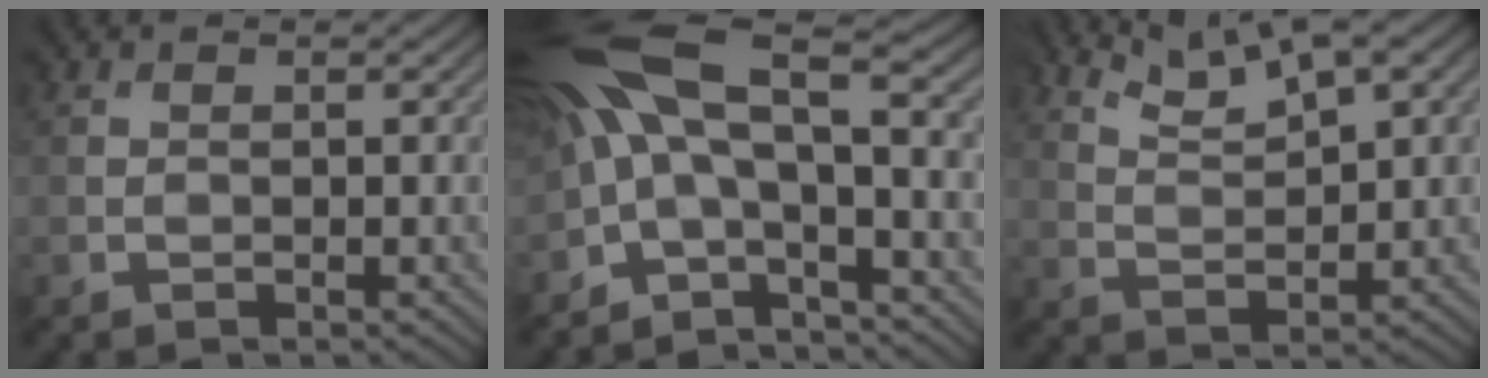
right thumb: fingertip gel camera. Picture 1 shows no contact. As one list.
[{"total": 12.8, "force": [-0.8, 5.0, 11.7], "torque": [-0.254, 0.013, -0.016]}, {"total": 6.0, "force": [4.6, 1.3, 3.5], "torque": [-0.078, 0.005, 0.095]}]